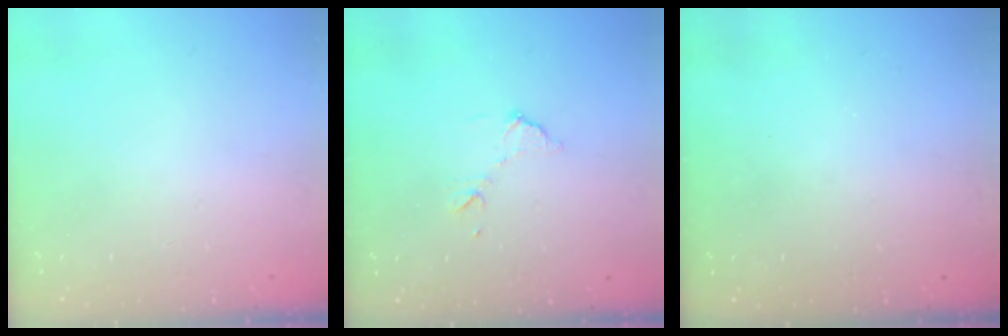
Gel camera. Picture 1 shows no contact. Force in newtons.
{"total": 7.5, "press": 7.5, "slide": 0.1}
{"total": 3.2, "press": 3.2, "slide": 0.1}